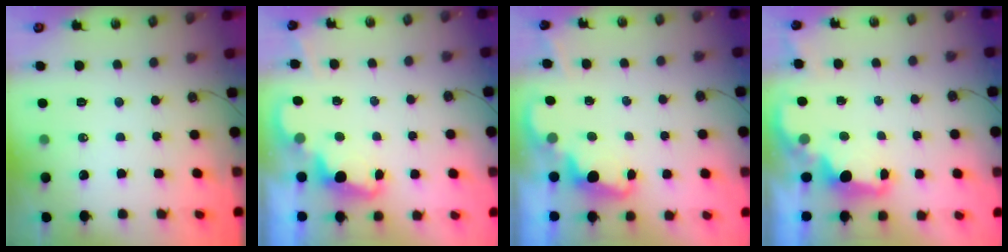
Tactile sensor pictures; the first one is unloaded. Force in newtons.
{"total": 2.3, "press": 2.3, "slide": 0.5}
{"total": 2.0, "press": 1.9, "slide": 0.6}
{"total": 2.1, "press": 2.0, "slide": 0.8}